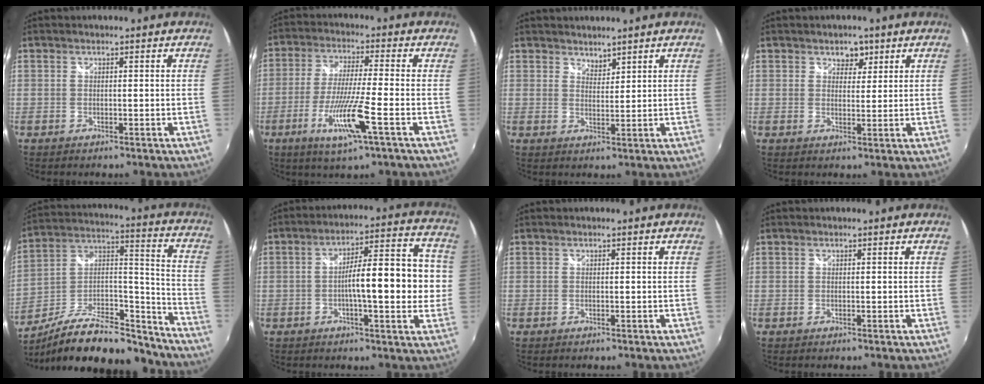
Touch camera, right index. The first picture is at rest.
{"total": 11.7, "force": [-4.8, 0.0, 10.7], "torque": [-0.215, -0.020, -0.091]}
{"total": 2.2, "force": [2.0, 0.7, 0.3], "torque": [0.000, 0.003, 0.036]}
{"total": 2.9, "force": [1.7, 2.1, 0.9], "torque": [-0.005, 0.004, 0.027]}
{"total": 25.4, "force": [-19.8, 8.6, 13.4], "torque": [-0.225, 0.024, -0.294]}
{"total": 14.5, "force": [-1.1, 3.5, 14.0], "torque": [-0.214, 0.017, -0.023]}
{"total": 0.0}
{"total": 0.0}